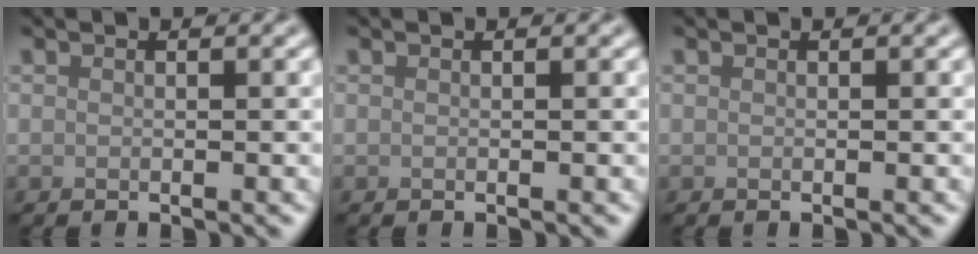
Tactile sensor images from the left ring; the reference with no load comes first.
{"total": 0.0}
{"total": 0.0}